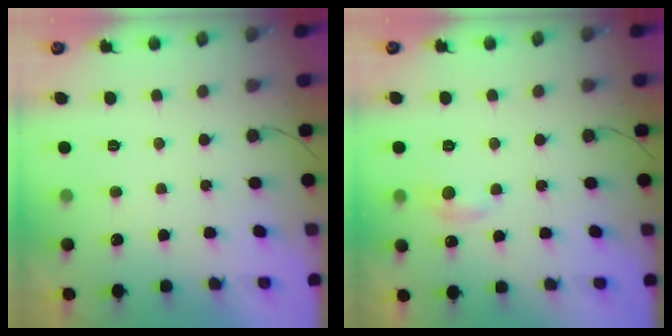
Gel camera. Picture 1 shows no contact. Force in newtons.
{"total": 5.4, "press": 5.3, "slide": 0.7}